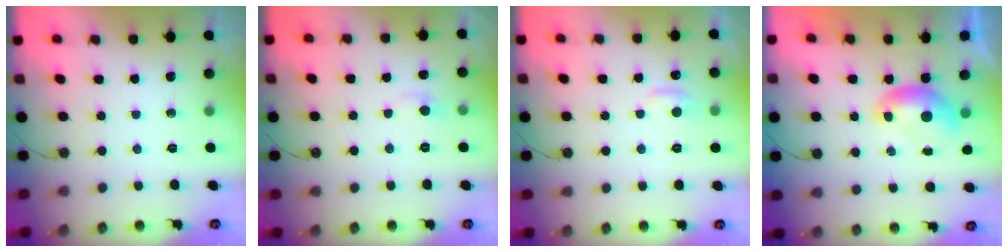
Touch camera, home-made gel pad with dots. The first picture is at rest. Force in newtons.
{"total": 1.1, "press": 0.8, "slide": 0.7}
{"total": 0.8, "press": 0.3, "slide": 0.7}
{"total": 0.0}